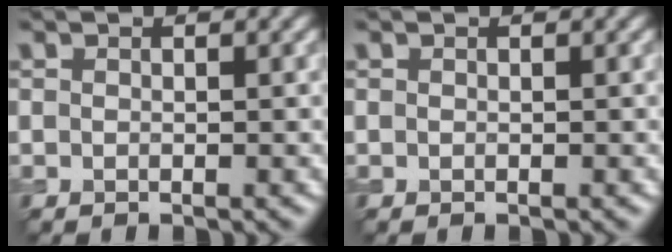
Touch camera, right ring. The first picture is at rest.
{"total": 0.0}